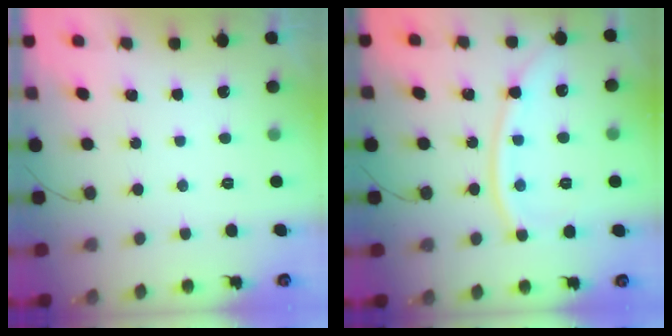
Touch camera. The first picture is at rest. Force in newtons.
{"total": 12.2, "press": 12.1, "slide": 1.5}